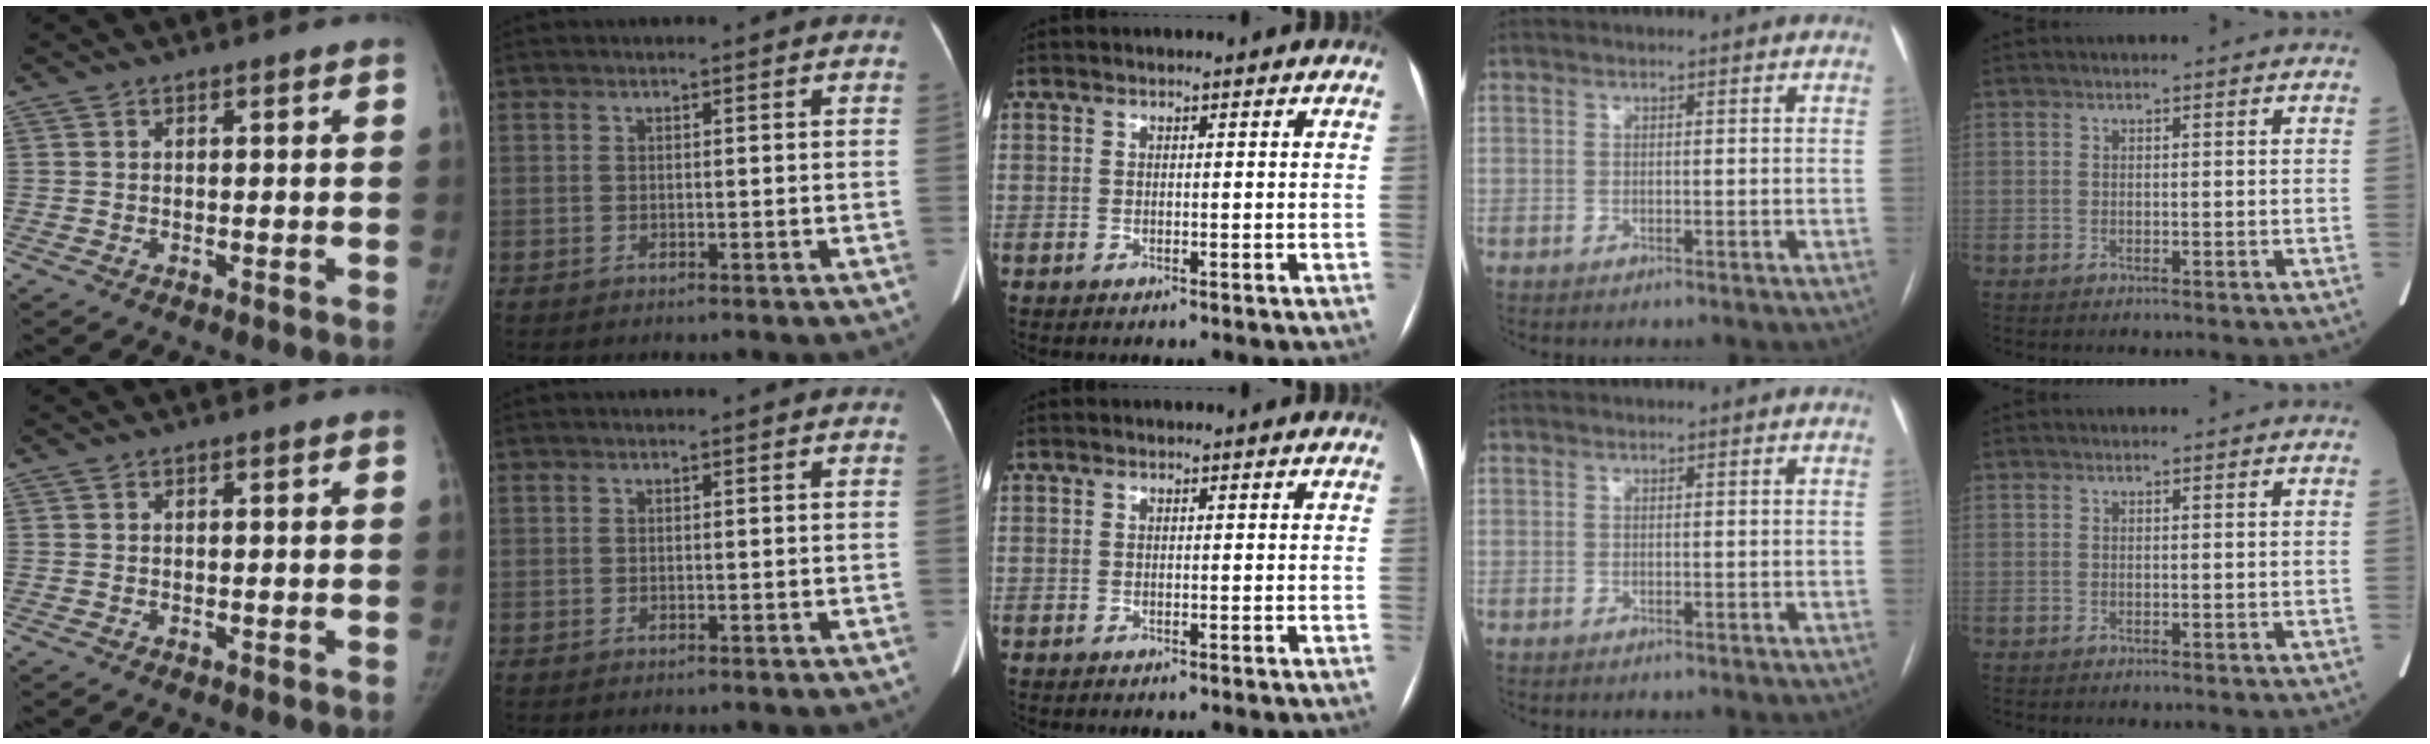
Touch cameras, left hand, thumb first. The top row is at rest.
{}